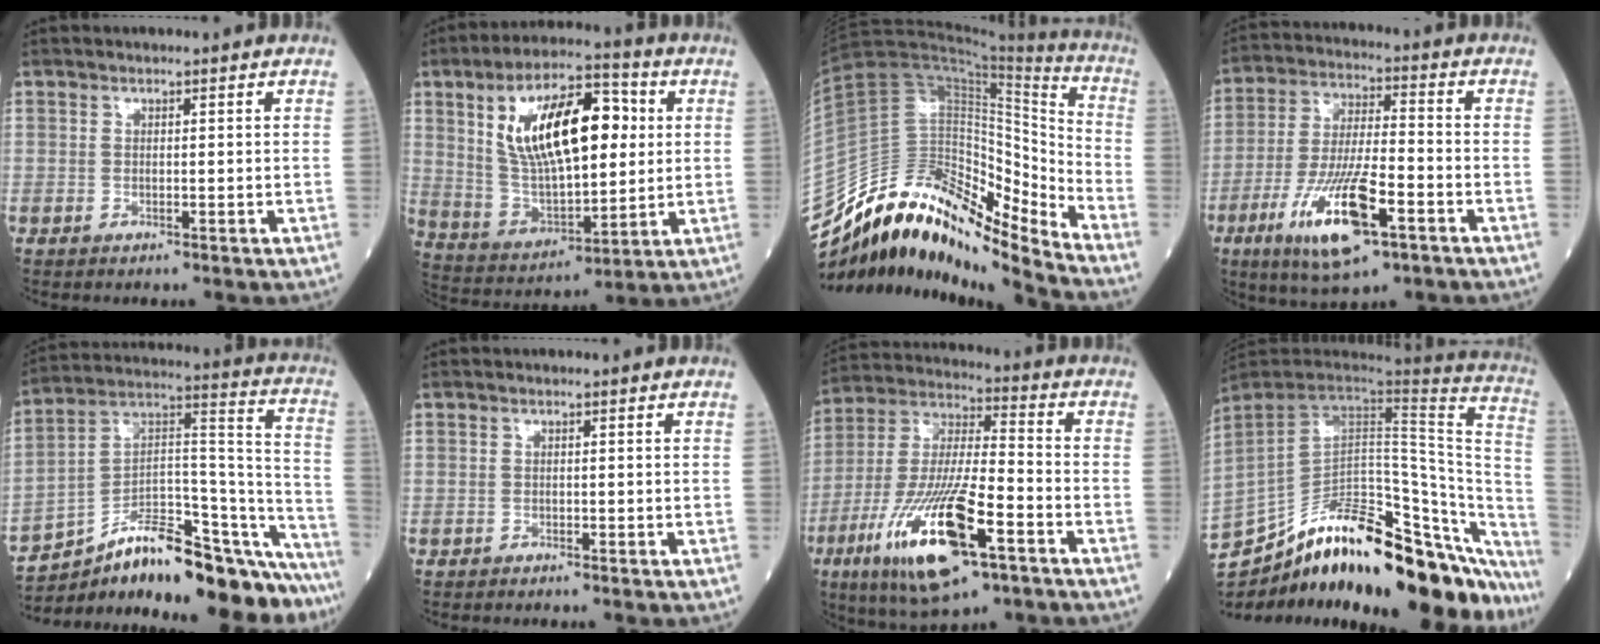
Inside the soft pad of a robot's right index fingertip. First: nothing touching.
{"total": 18.4, "force": [4.8, 7.2, 16.2], "torque": [-0.294, 0.025, 0.087]}
{"total": 18.4, "force": [-16.8, 2.1, 7.1], "torque": [-0.118, 0.084, -0.293]}
{"total": 14.6, "force": [-6.5, 3.1, 12.7], "torque": [-0.251, -0.019, -0.110]}
{"total": 25.8, "force": [-21.7, 4.5, 13.2], "torque": [-0.137, 0.046, -0.322]}
{"total": 0.6, "force": [-0.5, 0.1, 0.1], "torque": [-0.006, -0.001, -0.012]}
{"total": 19.8, "force": [-8.9, 4.3, 17.1], "torque": [-0.370, -0.031, -0.156]}
{"total": 41.6, "force": [-32.3, 12.0, 23.3], "torque": [-0.327, -0.052, -0.455]}